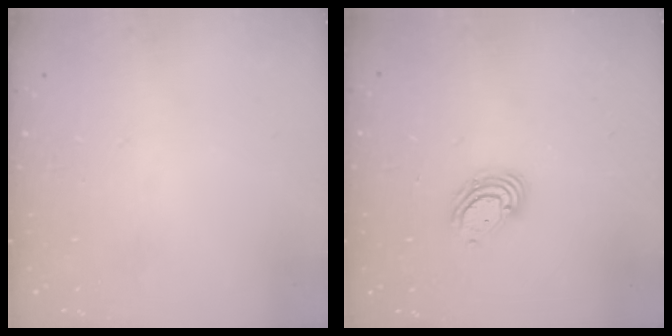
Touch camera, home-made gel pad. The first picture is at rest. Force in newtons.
{"total": 6.2, "press": 6.1, "slide": 1.0}